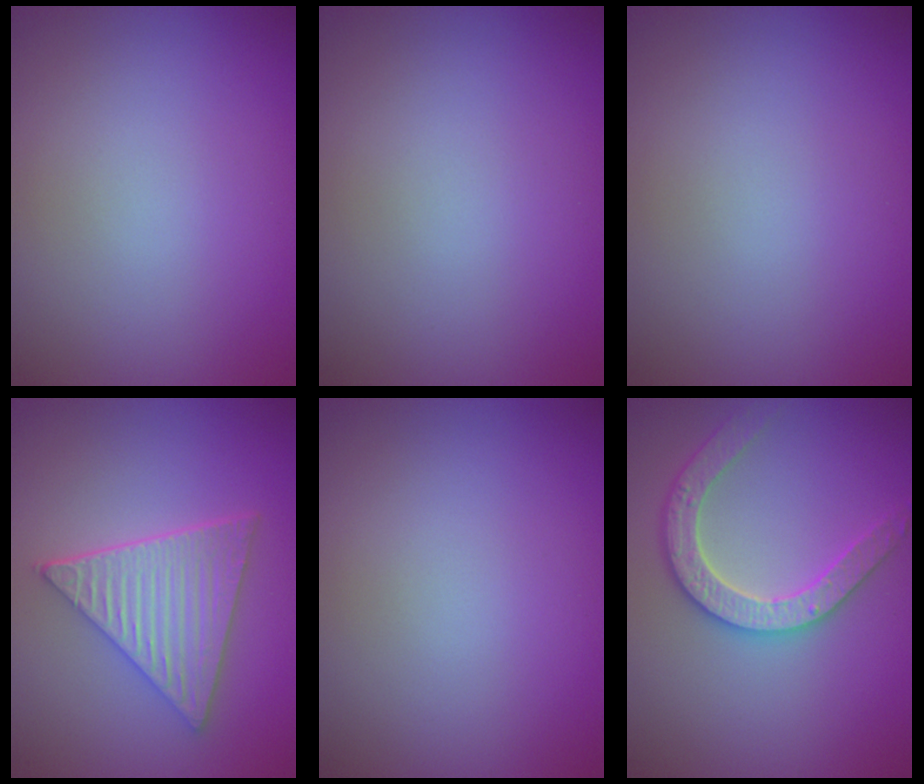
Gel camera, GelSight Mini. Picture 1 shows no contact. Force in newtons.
{"total": 0.0}
{"total": 0.0}
{"total": 5.5, "press": 4.5, "slide": 3.2}
{"total": 0.0}
{"total": 3.5, "press": 3.4, "slide": 0.5}